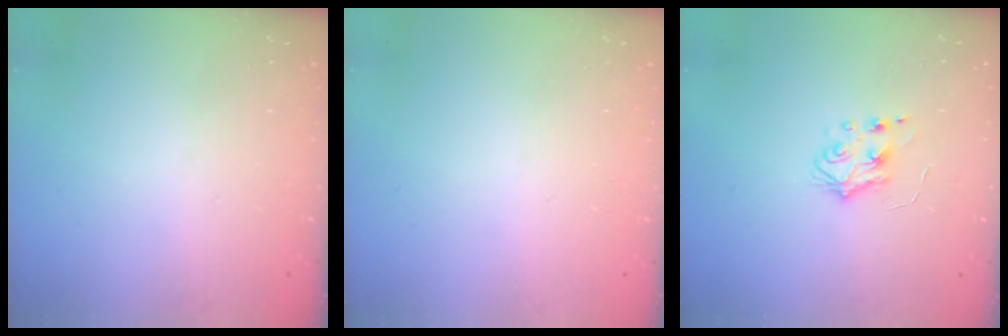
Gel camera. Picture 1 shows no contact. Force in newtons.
{"total": 0.0}
{"total": 5.3, "press": 5.2, "slide": 1.0}